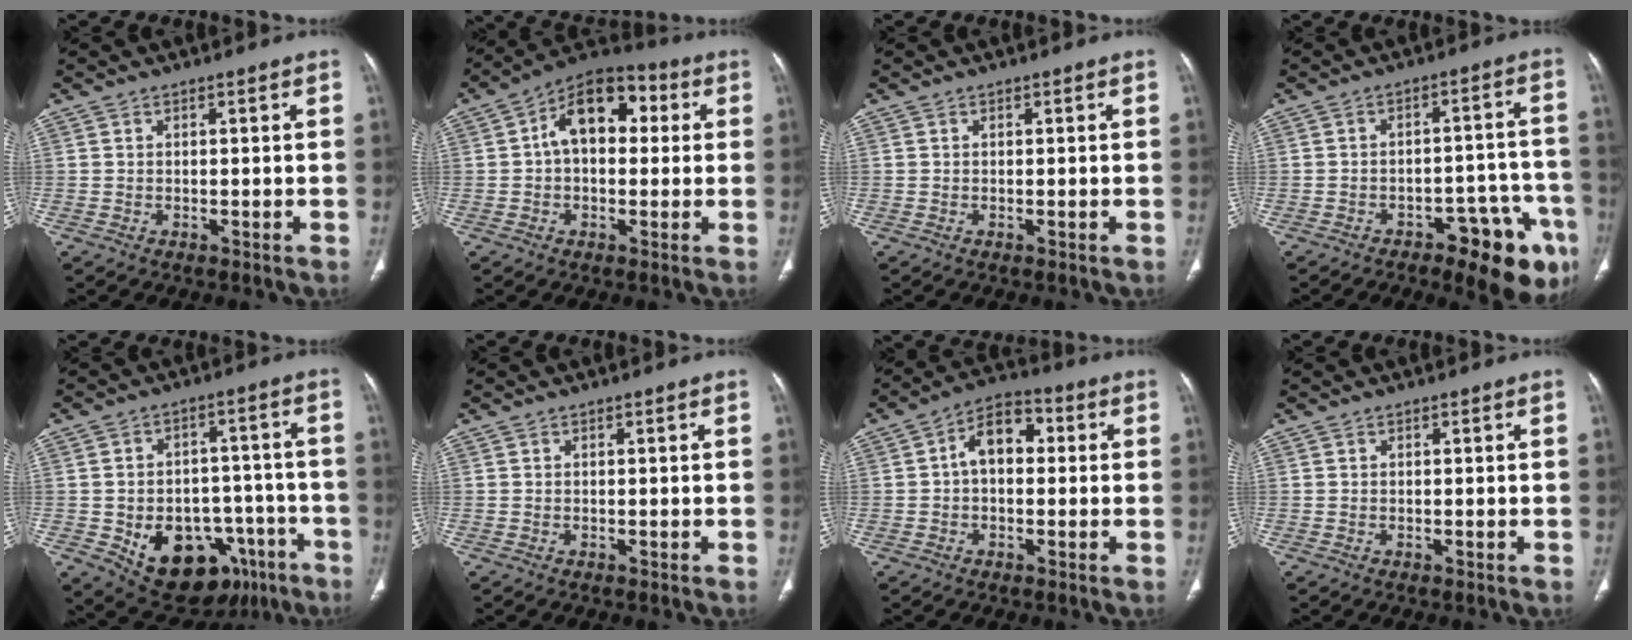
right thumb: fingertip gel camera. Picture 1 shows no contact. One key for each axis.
{"total": 12.9, "fx": 2.1, "fy": 8.3, "fz": 9.6, "tx": -0.116, "ty": 0.036, "tz": 0.020}
{"total": 0.0}
{"total": 14.4, "fx": -8.2, "fy": 5.6, "fz": 10.4, "tx": -0.071, "ty": 0.054, "tz": -0.102}
{"total": 19.4, "fx": -8.7, "fy": 12.8, "fz": 11.7, "tx": -0.137, "ty": 0.048, "tz": -0.108}
{"total": 0.0}
{"total": 8.3, "fx": 0.7, "fy": 5.5, "fz": 6.2, "tx": -0.076, "ty": 0.030, "tz": 0.000}
{"total": 0.0}